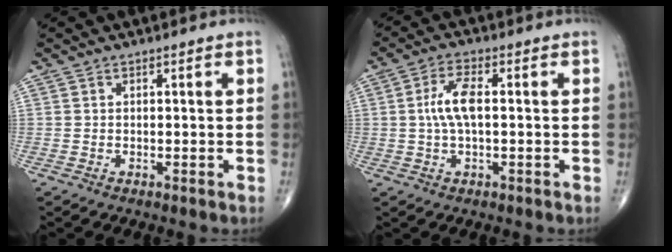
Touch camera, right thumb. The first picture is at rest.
{"total": 6.0, "force": [0.3, 2.3, 5.5], "torque": [-0.121, 0.012, 0.001]}